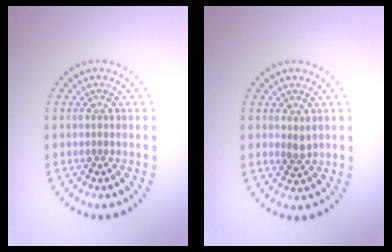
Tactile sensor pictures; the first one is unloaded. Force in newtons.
{"total": 1.0, "press": 0.9, "slide": 0.3}